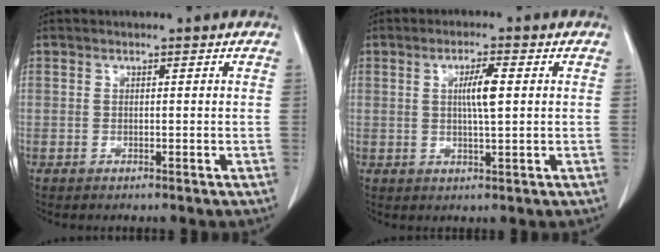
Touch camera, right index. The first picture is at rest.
{"total": 4.3, "force": [0.8, 0.3, 4.2], "torque": [-0.075, -0.001, 0.013]}